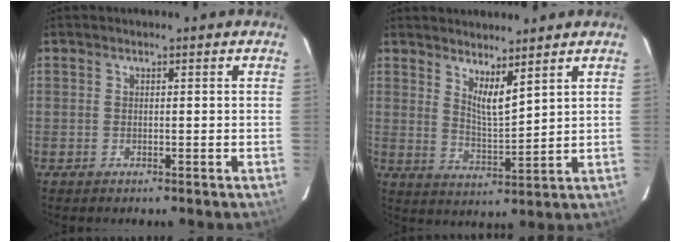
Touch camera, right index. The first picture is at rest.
{"total": 5.8, "force": [4.4, 0.8, 3.7], "torque": [-0.062, -0.014, 0.076]}